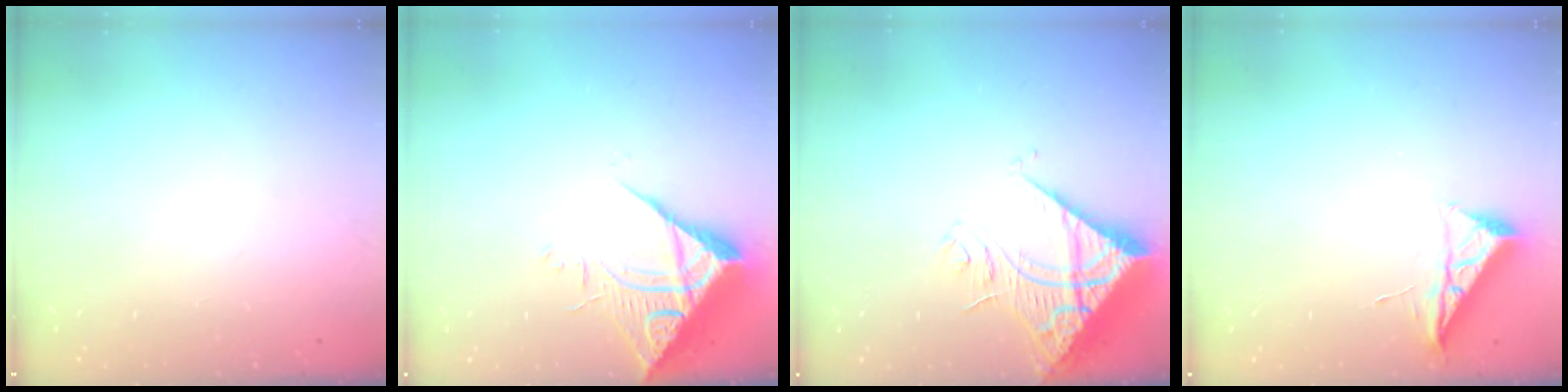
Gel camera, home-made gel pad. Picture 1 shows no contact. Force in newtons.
{"total": 10.5, "press": 10.4, "slide": 1.0}
{"total": 15.4, "press": 15.2, "slide": 1.8}
{"total": 6.8, "press": 6.7, "slide": 0.7}